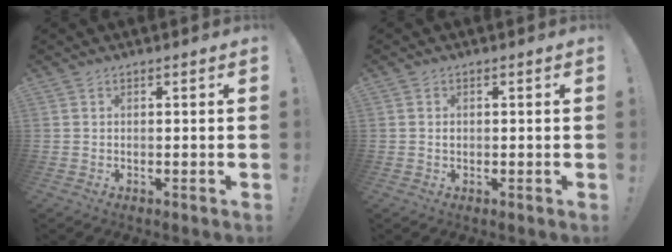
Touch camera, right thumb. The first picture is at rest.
{"total": 0.5, "force": [0.0, 0.5, 0.1], "torque": [-0.004, 0.003, 0.000]}